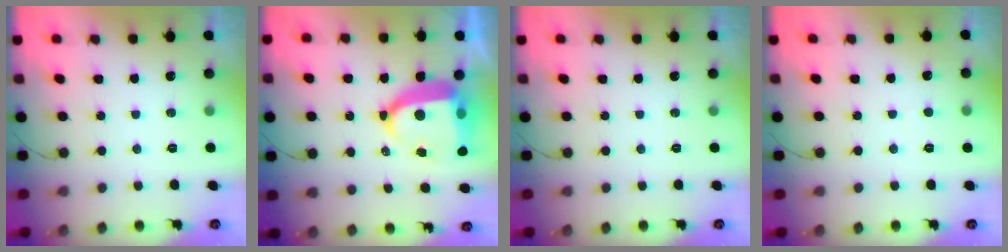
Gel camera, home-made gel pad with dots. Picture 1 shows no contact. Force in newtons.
{"total": 13.2, "press": 13.1, "slide": 1.8}
{"total": 0.0}
{"total": 1.7, "press": 1.7, "slide": 0.1}